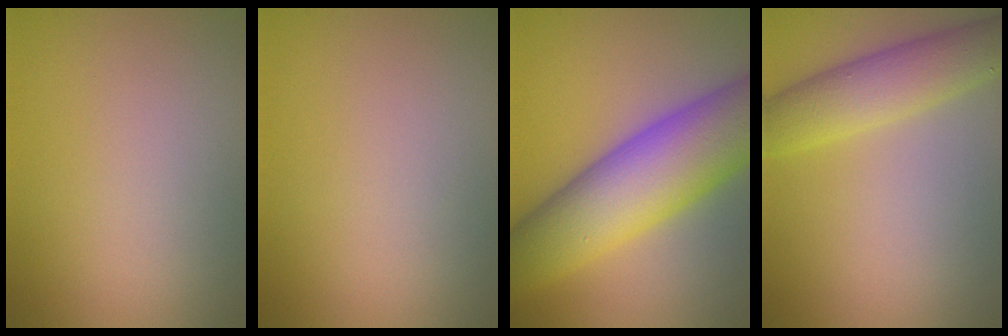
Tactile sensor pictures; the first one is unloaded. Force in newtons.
{"total": 0.0}
{"total": 11.3, "press": 11.3, "slide": 0.3}
{"total": 4.9, "press": 4.9, "slide": 0.2}